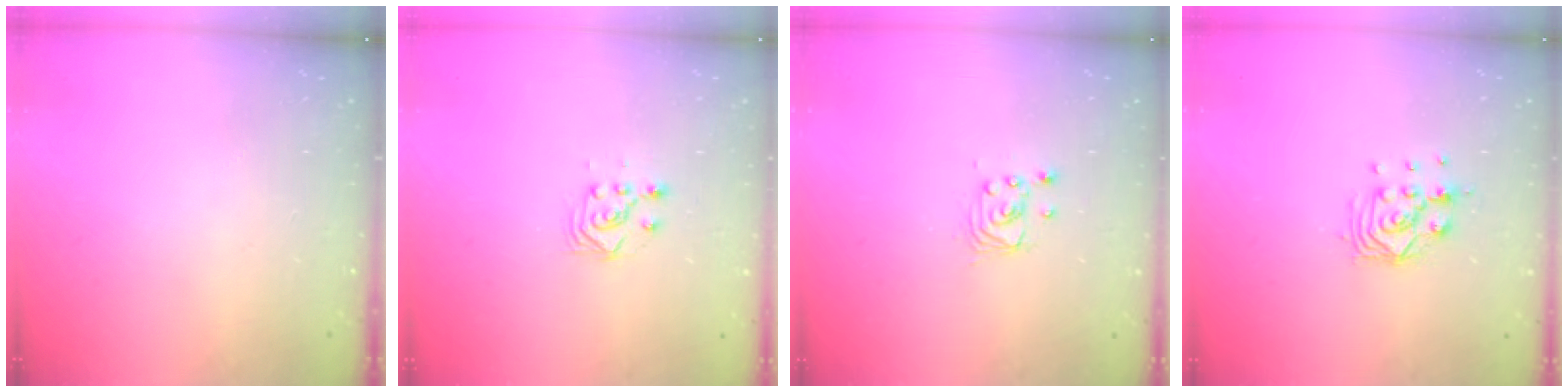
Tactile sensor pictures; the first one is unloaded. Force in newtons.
{"total": 4.4, "press": 4.4, "slide": 0.7}
{"total": 2.4, "press": 2.4, "slide": 0.2}
{"total": 7.8, "press": 7.8, "slide": 0.6}